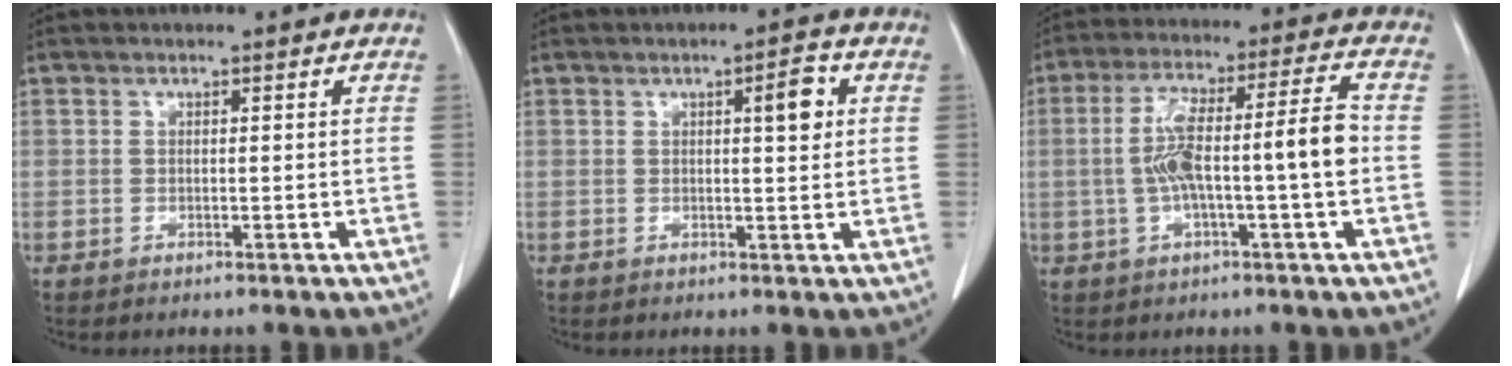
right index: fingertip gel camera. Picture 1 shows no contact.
{"total": 4.1, "force": [1.3, 0.9, 3.8], "torque": [-0.055, 0.003, 0.018]}
{"total": 11.7, "force": [-1.1, 0.9, 11.6], "torque": [-0.209, 0.028, -0.019]}